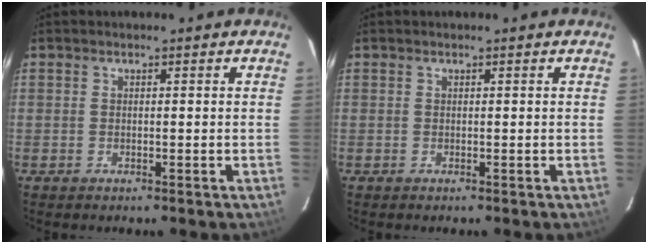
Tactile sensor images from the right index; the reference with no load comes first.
{"total": 0.0}